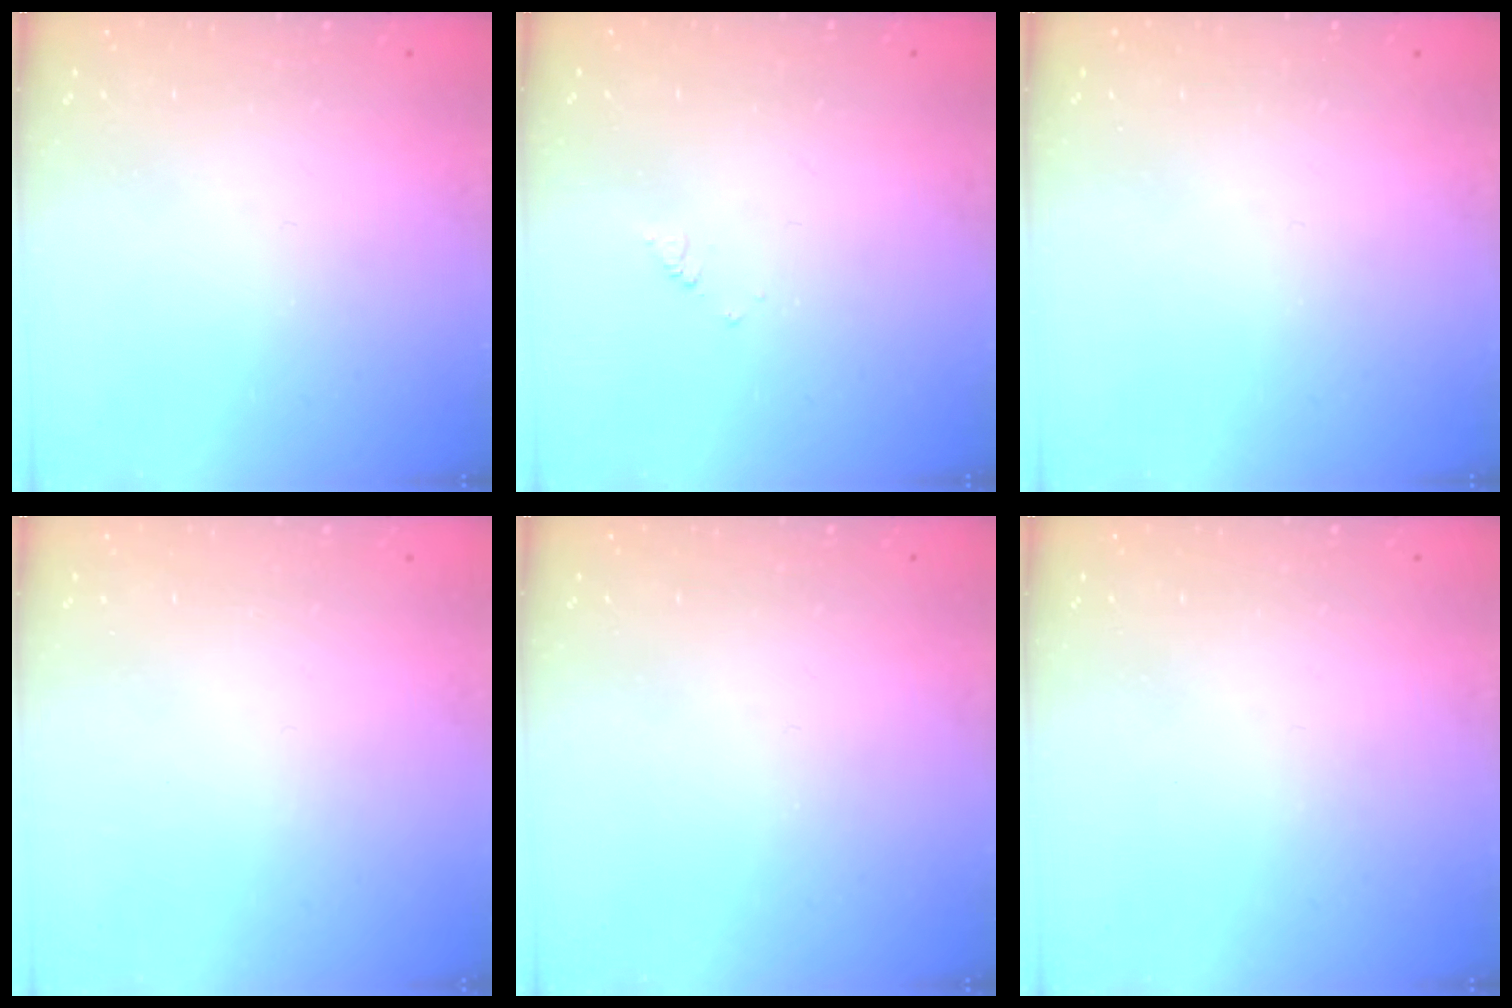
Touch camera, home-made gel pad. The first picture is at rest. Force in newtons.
{"total": 1.7, "press": 1.7, "slide": 0.3}
{"total": 0.0}
{"total": 1.8, "press": 1.7, "slide": 0.1}
{"total": 0.0}
{"total": 0.0}